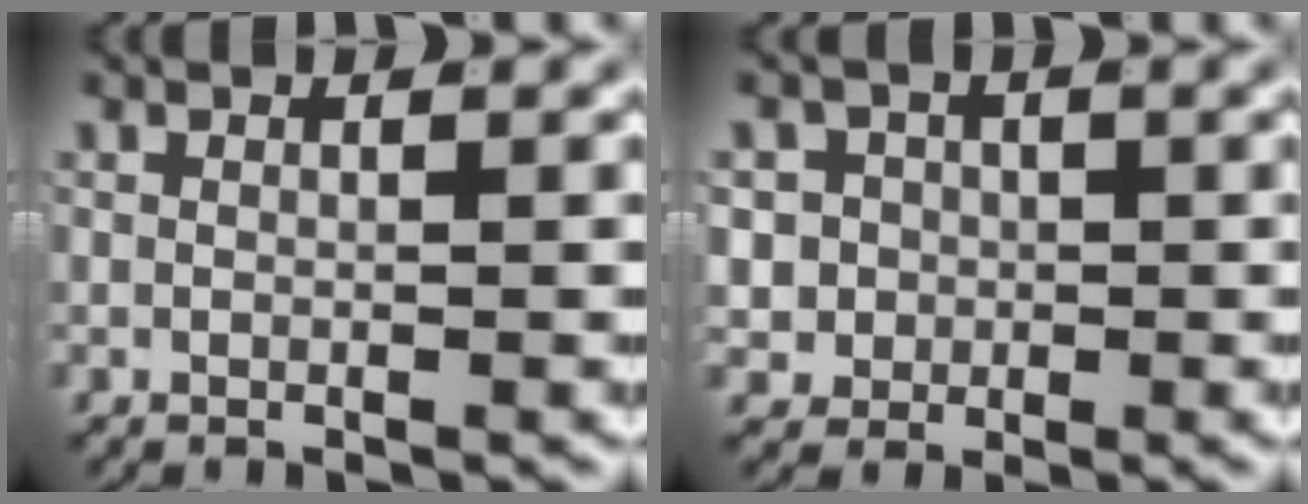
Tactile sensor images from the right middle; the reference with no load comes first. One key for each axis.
{"total": 7.0, "fx": -0.7, "fy": 6.5, "fz": 2.4, "tx": -0.058, "ty": -0.023, "tz": -0.011}